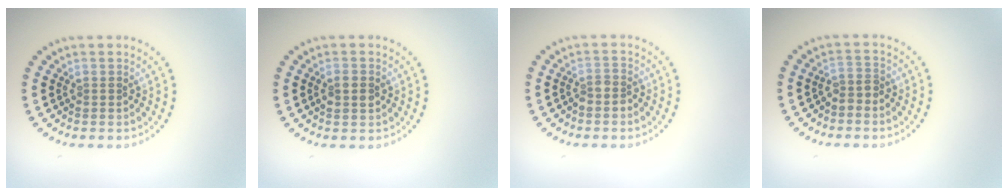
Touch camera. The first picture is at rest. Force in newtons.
{"total": 1.5, "press": 1.5, "slide": 0.1}
{"total": 1.5, "press": 1.1, "slide": 0.9}
{"total": 1.6, "press": 1.2, "slide": 1.1}